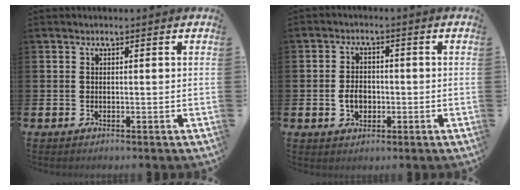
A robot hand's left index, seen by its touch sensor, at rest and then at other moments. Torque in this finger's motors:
{"motor_torque": [0.45, 0.35, 0.12, 0.06]}